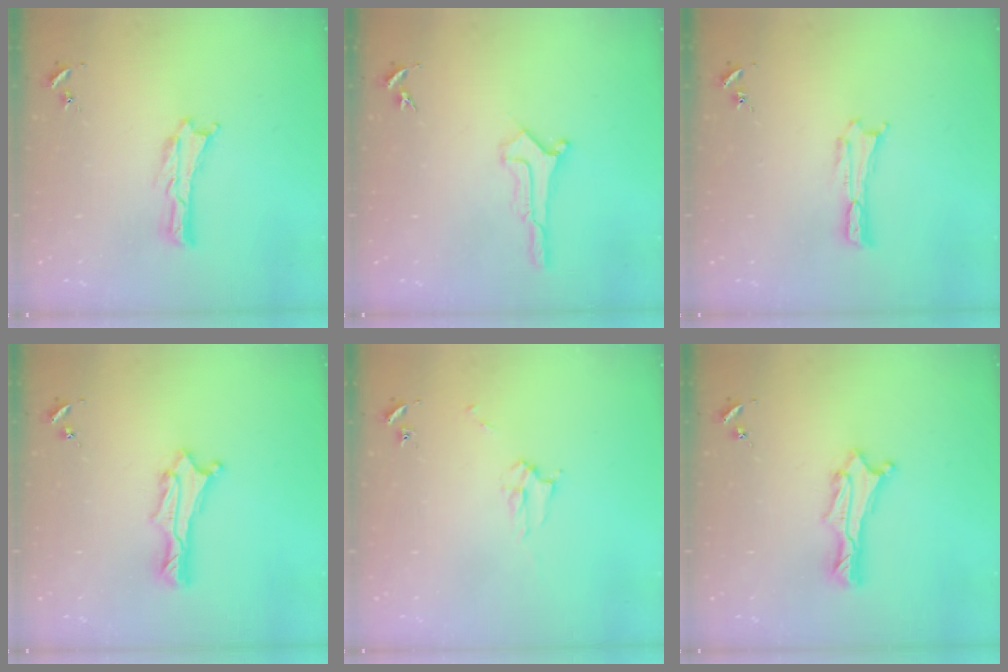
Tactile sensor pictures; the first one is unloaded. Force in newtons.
{"total": 0.9, "press": 0.9, "slide": 0.1}
{"total": 0.0}
{"total": 1.5, "press": 1.5, "slide": 0.1}
{"total": 2.3, "press": 2.3, "slide": 0.3}
{"total": 1.5, "press": 1.5, "slide": 0.1}